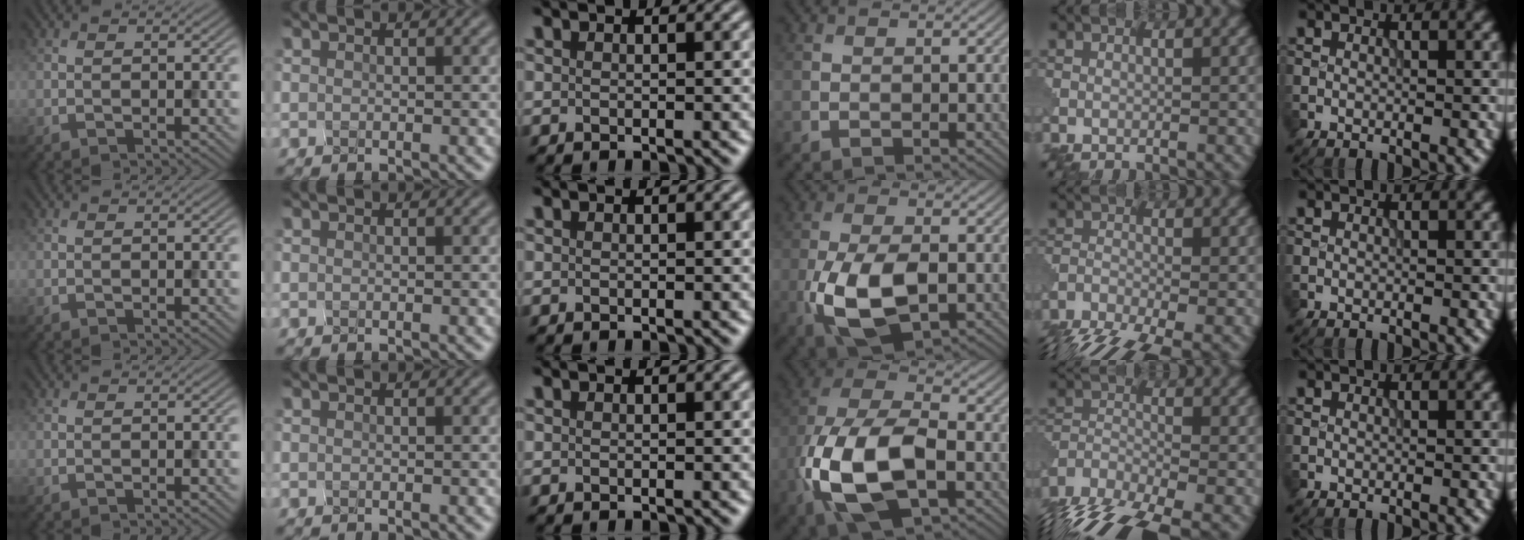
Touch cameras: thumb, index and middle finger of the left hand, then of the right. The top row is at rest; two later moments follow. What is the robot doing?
{"motion": "squeeze", "object": "clothespin"}